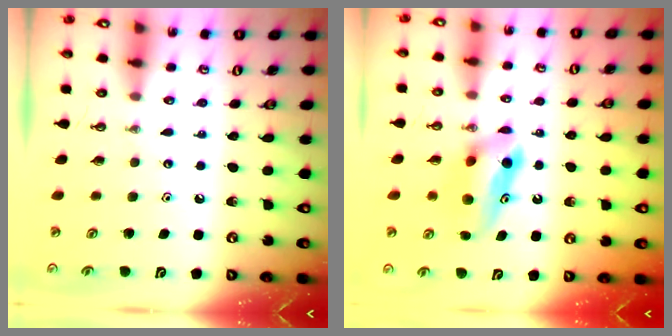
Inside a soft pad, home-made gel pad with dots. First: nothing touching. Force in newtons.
{"total": 8.1, "press": 7.9, "slide": 1.3}